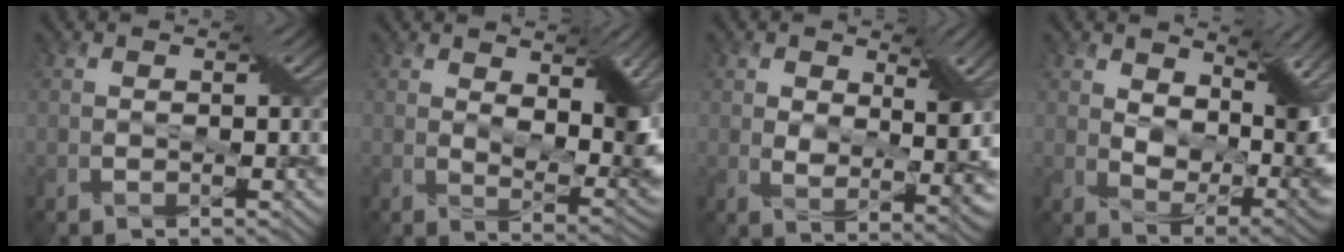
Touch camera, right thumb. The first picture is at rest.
{"total": 7.1, "force": [3.2, 2.9, 5.6], "torque": [-0.092, -0.012, 0.058]}
{"total": 5.2, "force": [1.9, 2.5, 4.2], "torque": [-0.071, -0.008, 0.036]}
{"total": 8.7, "force": [5.0, 4.1, 5.8], "torque": [-0.097, -0.011, 0.088]}